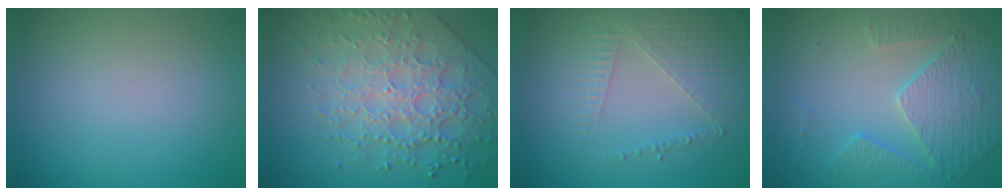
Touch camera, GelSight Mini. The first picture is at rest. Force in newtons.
{"total": 7.1, "press": 5.4, "slide": 4.5}
{"total": 5.1, "press": 3.2, "slide": 4.0}
{"total": 5.0, "press": 3.7, "slide": 3.4}